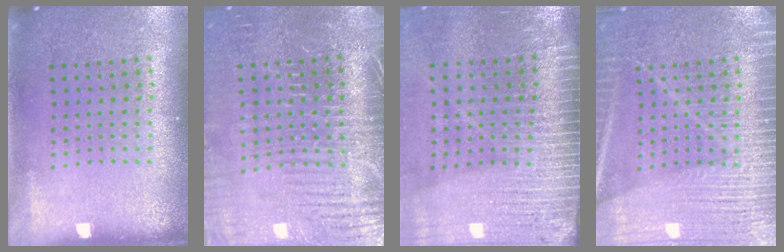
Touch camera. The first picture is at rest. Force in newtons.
{"total": 4.1, "press": 3.8, "slide": 1.4}
{"total": 3.7, "press": 3.2, "slide": 1.9}
{"total": 5.9, "press": 5.9, "slide": 0.9}